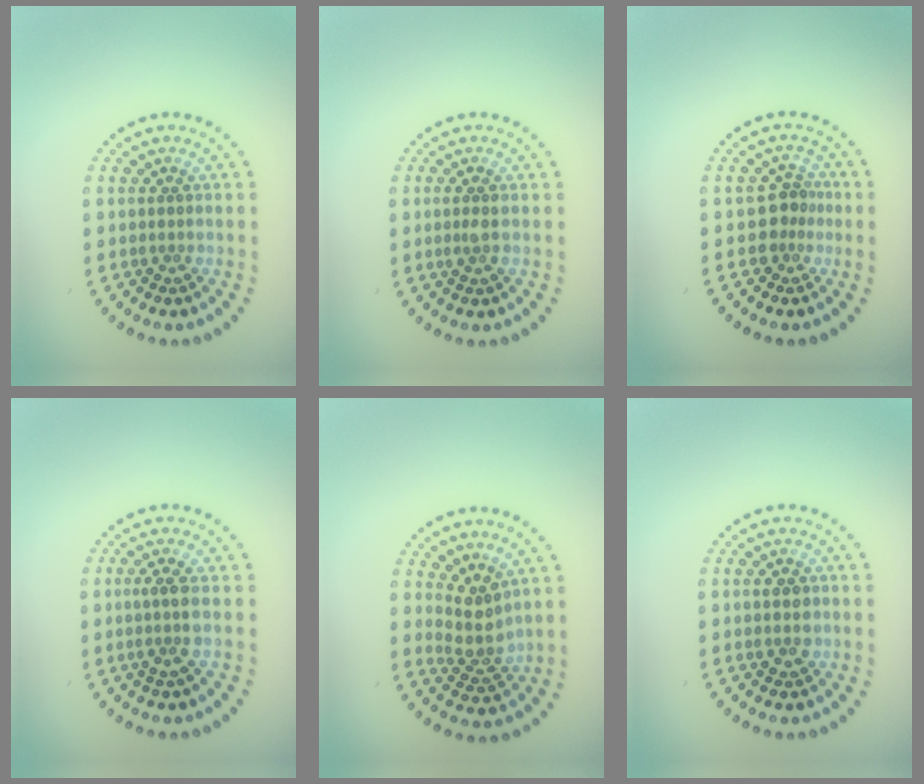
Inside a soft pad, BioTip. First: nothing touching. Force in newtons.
{"total": 1.2, "press": 1.1, "slide": 0.5}
{"total": 2.2, "press": 1.7, "slide": 1.4}
{"total": 2.0, "press": 1.7, "slide": 1.1}
{"total": 3.0, "press": 2.3, "slide": 1.9}
{"total": 1.8, "press": 1.8, "slide": 0.1}